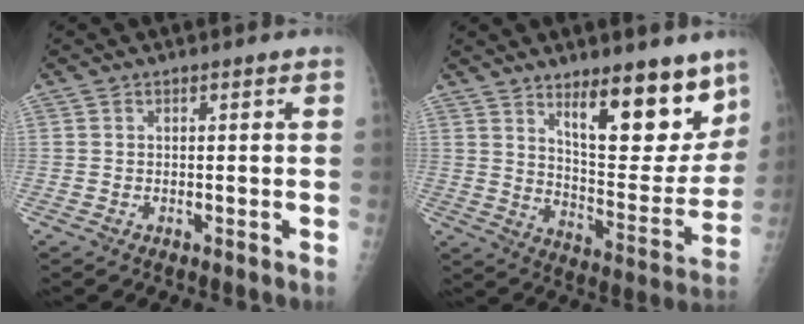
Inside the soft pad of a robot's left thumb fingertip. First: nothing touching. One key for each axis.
{"total": 17.1, "fx": 11.0, "fy": 5.8, "fz": 11.7, "tx": -0.117, "ty": -0.088, "tz": 0.175}